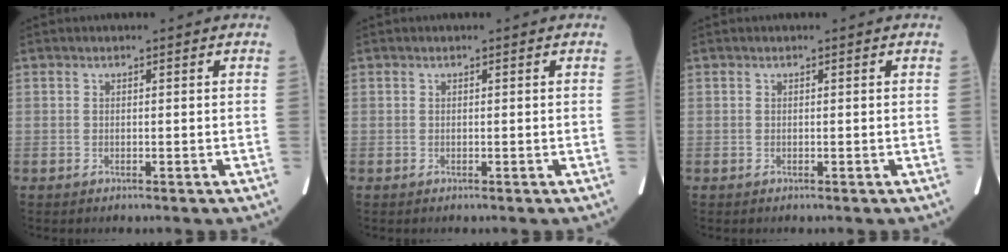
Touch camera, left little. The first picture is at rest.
{"total": 0.0}
{"total": 0.0}